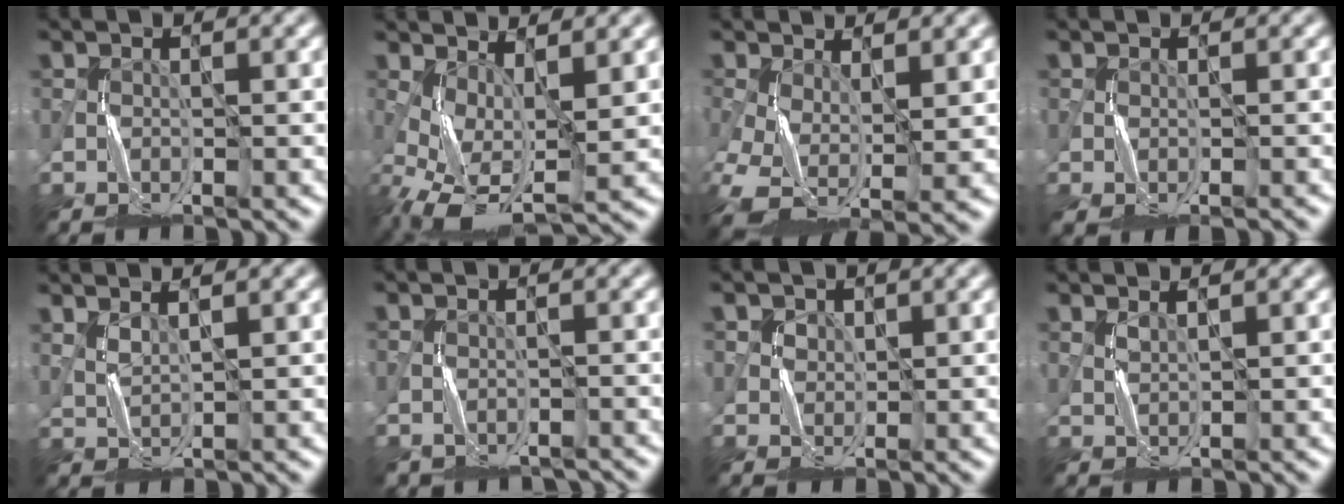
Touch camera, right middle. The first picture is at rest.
{"total": 5.4, "force": [-0.9, 2.3, 4.8], "torque": [-0.108, 0.001, -0.018]}
{"total": 7.9, "force": [-2.3, 4.1, 6.4], "torque": [-0.142, -0.021, -0.041]}
{"total": 1.4, "force": [-0.5, 0.2, 1.3], "torque": [-0.029, -0.003, -0.006]}
{"total": 1.5, "force": [1.3, 0.2, 0.7], "torque": [-0.017, -0.002, 0.029]}
{"total": 2.3, "force": [-1.8, 1.4, 0.4], "torque": [-0.008, -0.004, -0.029]}
{"total": 2.0, "force": [1.2, 1.5, 0.3], "torque": [-0.014, 0.005, 0.021]}
{"total": 0.6, "force": [0.6, 0.0, 0.0], "torque": [-0.009, 0.002, 0.015]}